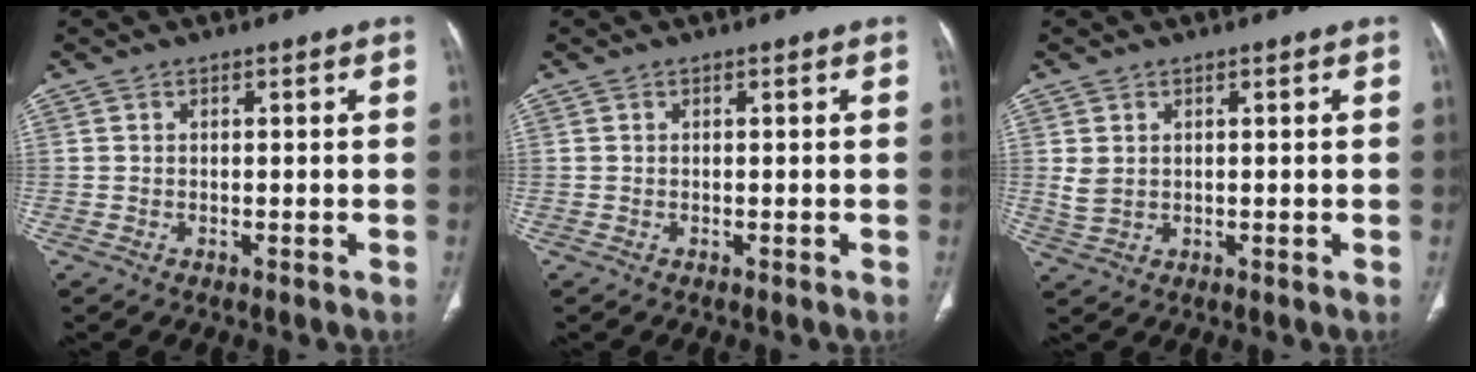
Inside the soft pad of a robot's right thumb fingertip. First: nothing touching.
{"total": 0.0}
{"total": 2.8, "force": [0.9, 2.0, 1.8], "torque": [-0.038, -0.002, 0.025]}